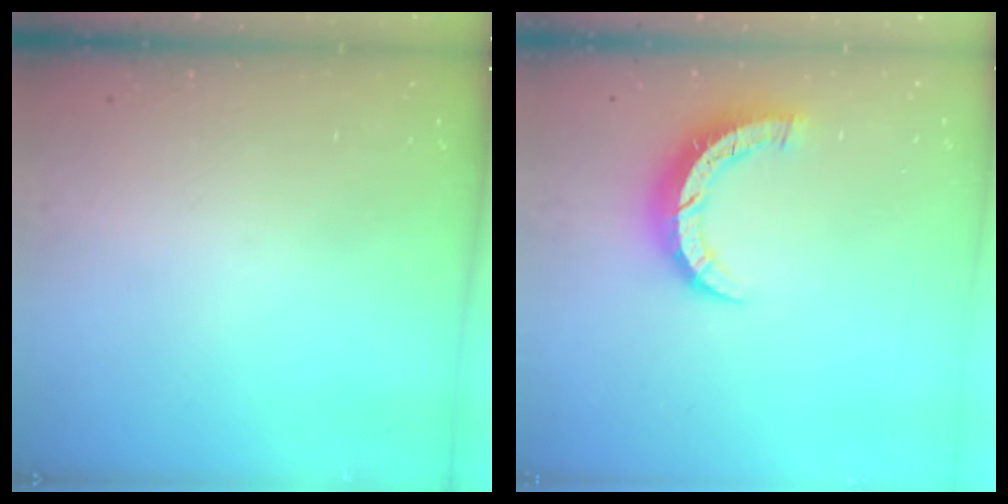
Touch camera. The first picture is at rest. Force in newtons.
{"total": 8.0, "press": 7.9, "slide": 0.6}